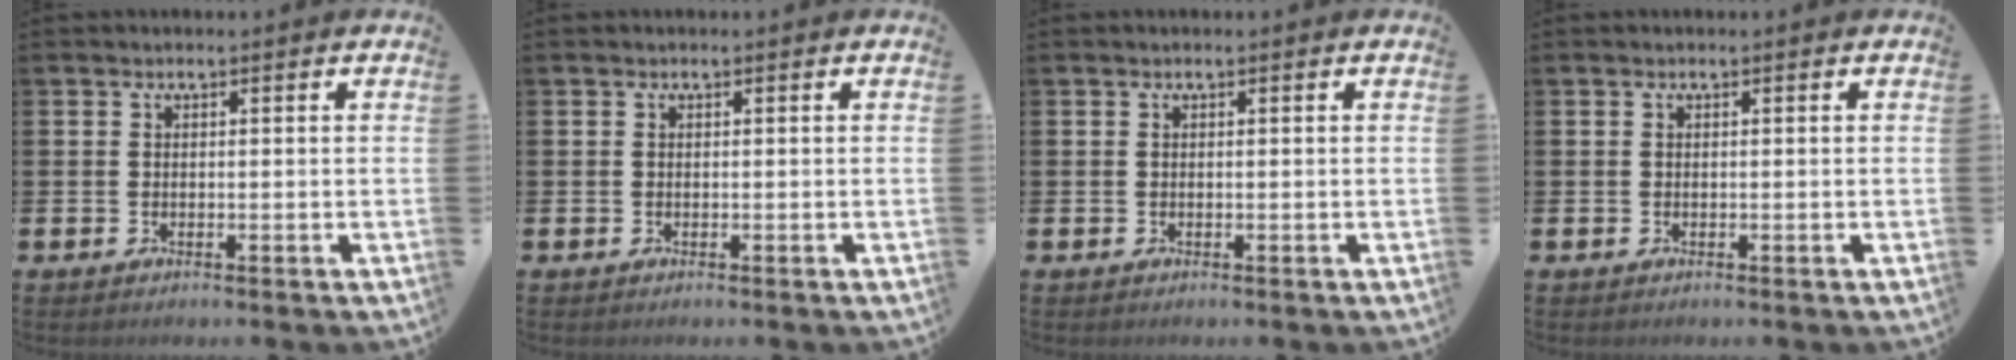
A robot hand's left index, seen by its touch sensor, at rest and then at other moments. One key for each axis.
{"total": 0.0}
{"total": 0.0}
{"total": 0.0}